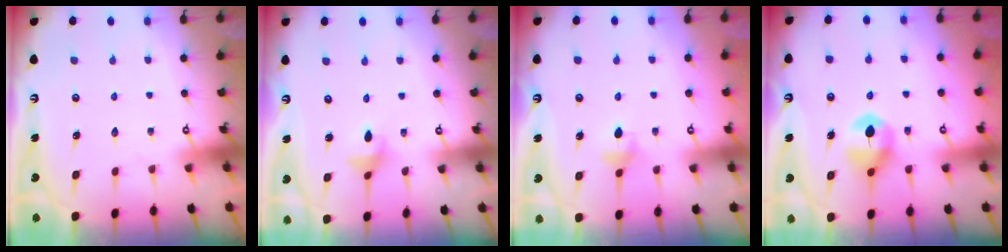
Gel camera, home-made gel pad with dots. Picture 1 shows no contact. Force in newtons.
{"total": 3.2, "press": 3.2, "slide": 0.4}
{"total": 4.3, "press": 4.2, "slide": 0.7}
{"total": 7.3, "press": 7.3, "slide": 0.4}